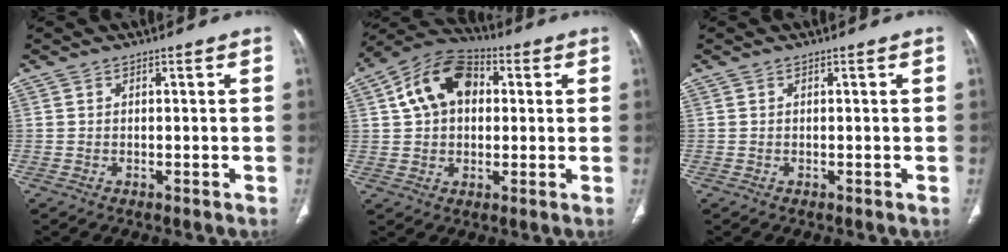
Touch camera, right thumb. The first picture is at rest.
{"total": 13.4, "force": [3.0, 9.3, 9.2], "torque": [-0.138, 0.021, 0.040]}
{"total": 0.0}